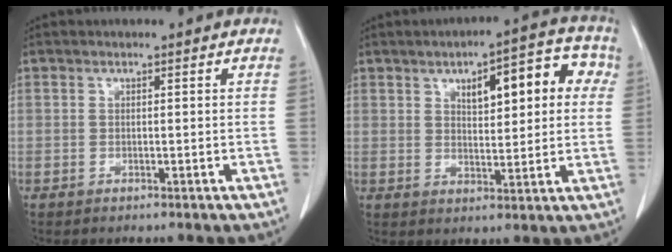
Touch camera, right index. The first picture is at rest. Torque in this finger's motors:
{"motor_torque": [0.79, 0.63, 0.16, 0.06]}